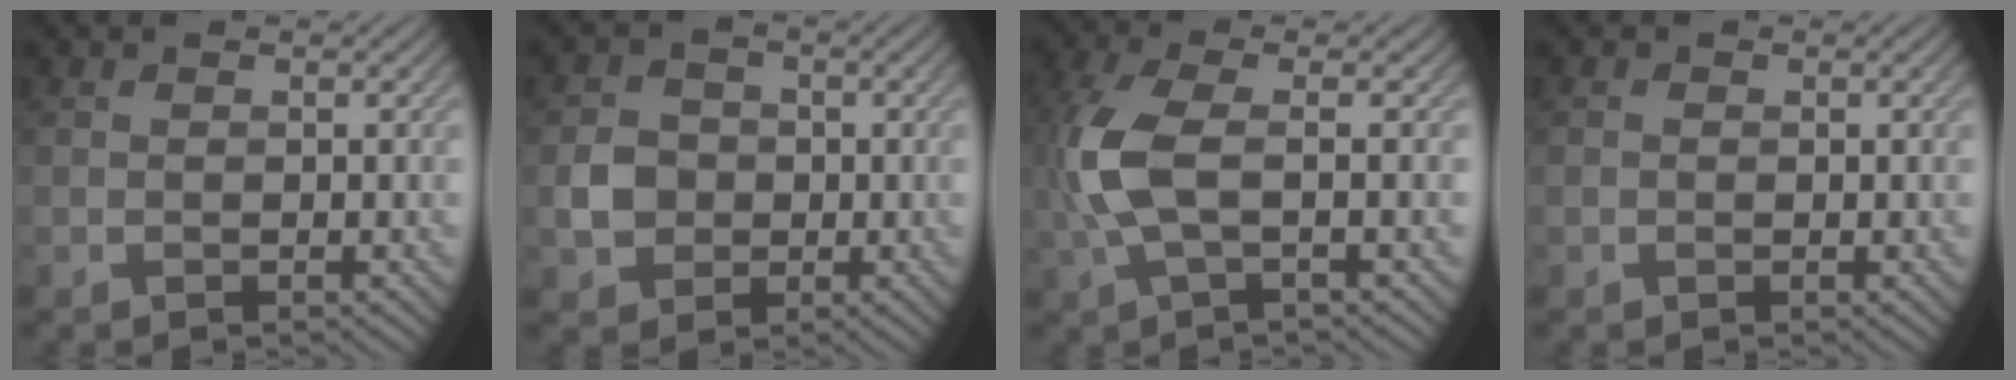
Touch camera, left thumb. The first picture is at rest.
{"total": 3.9, "force": [-0.5, 3.5, 1.5], "torque": [-0.032, 0.000, -0.016]}
{"total": 6.8, "force": [0.0, 2.2, 6.4], "torque": [-0.165, 0.004, -0.004]}
{"total": 0.5, "force": [0.0, 0.5, 0.1], "torque": [0.001, -0.004, -0.002]}